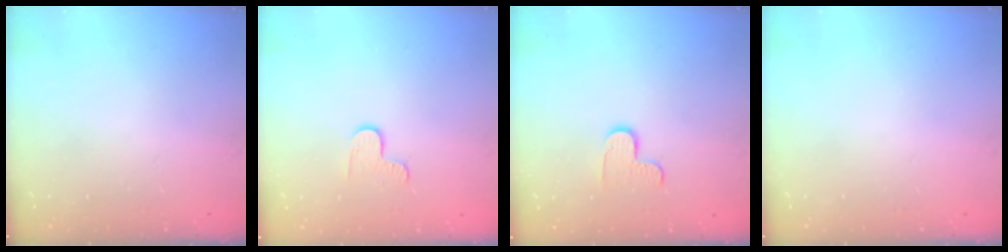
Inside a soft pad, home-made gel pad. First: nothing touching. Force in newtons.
{"total": 4.7, "press": 4.7, "slide": 0.4}
{"total": 5.6, "press": 5.5, "slide": 0.4}
{"total": 0.0}